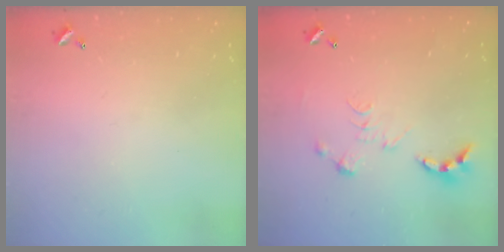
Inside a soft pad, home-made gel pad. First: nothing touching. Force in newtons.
{"total": 0.0}